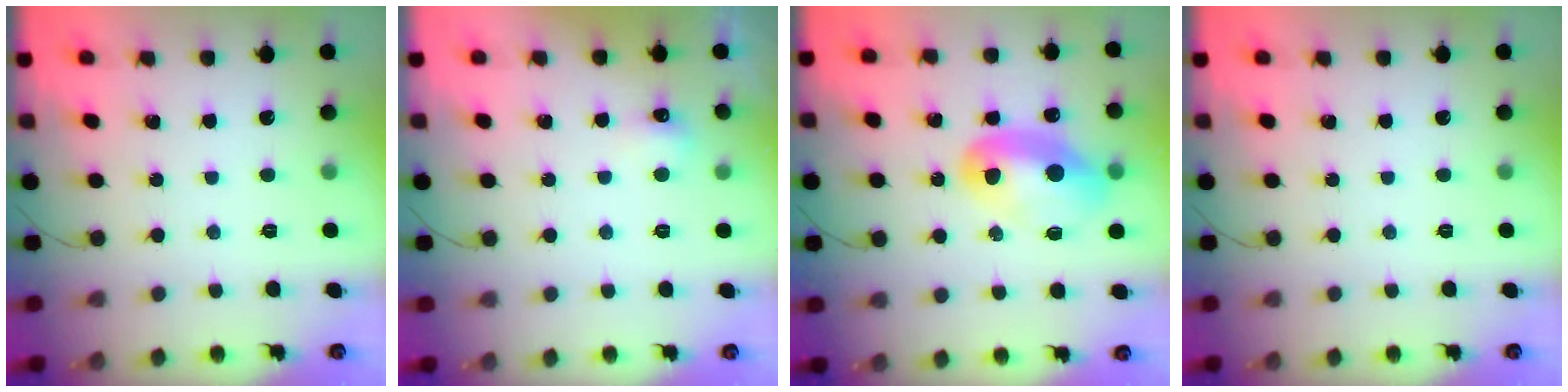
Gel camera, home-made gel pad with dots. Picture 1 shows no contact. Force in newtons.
{"total": 3.9, "press": 3.7, "slide": 1.0}
{"total": 11.9, "press": 11.9, "slide": 0.7}
{"total": 0.0}